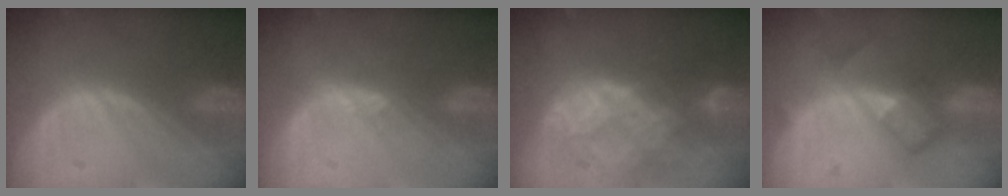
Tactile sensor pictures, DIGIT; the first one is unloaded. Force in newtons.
{"total": 1.4, "press": 1.2, "slide": 0.8}
{"total": 8.8, "press": 7.6, "slide": 4.5}
{"total": 5.0, "press": 5.0, "slide": 0.3}